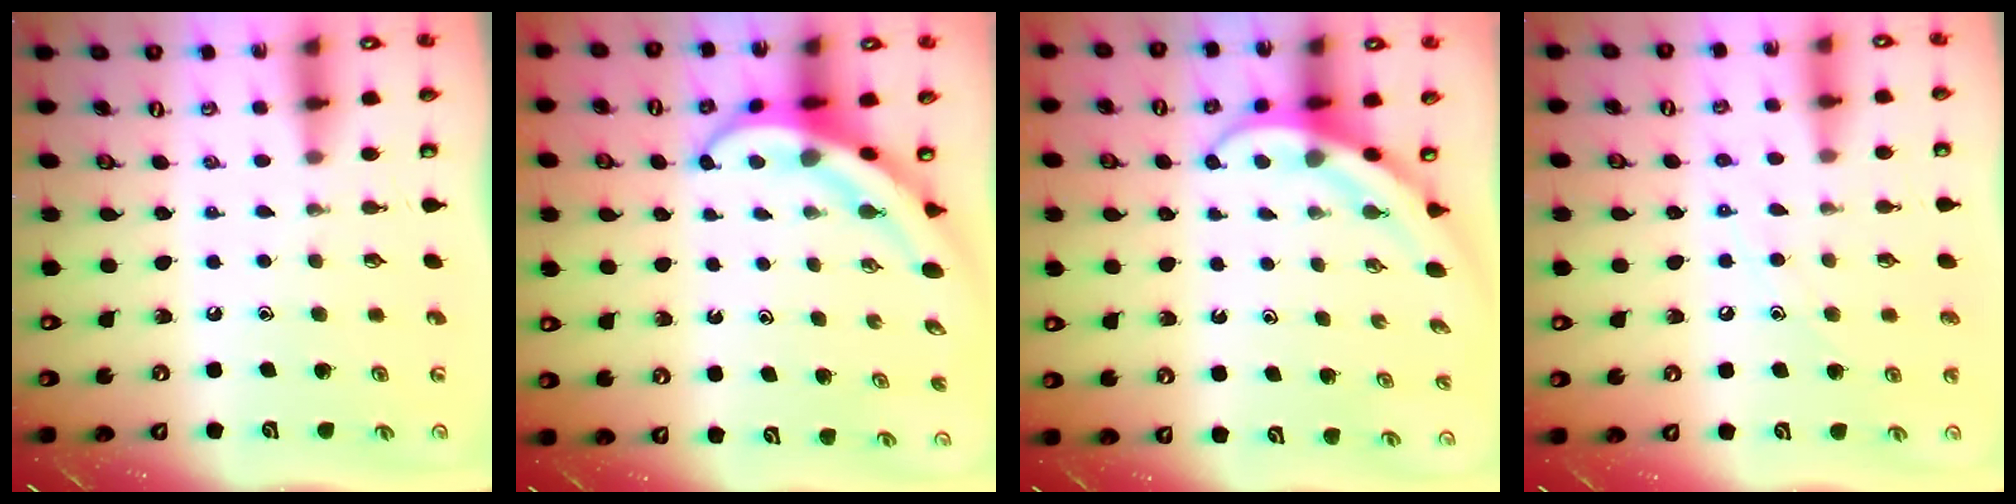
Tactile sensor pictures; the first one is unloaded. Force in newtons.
{"total": 7.0, "press": 6.9, "slide": 0.7}
{"total": 4.0, "press": 3.9, "slide": 0.4}
{"total": 7.6, "press": 7.6, "slide": 0.2}